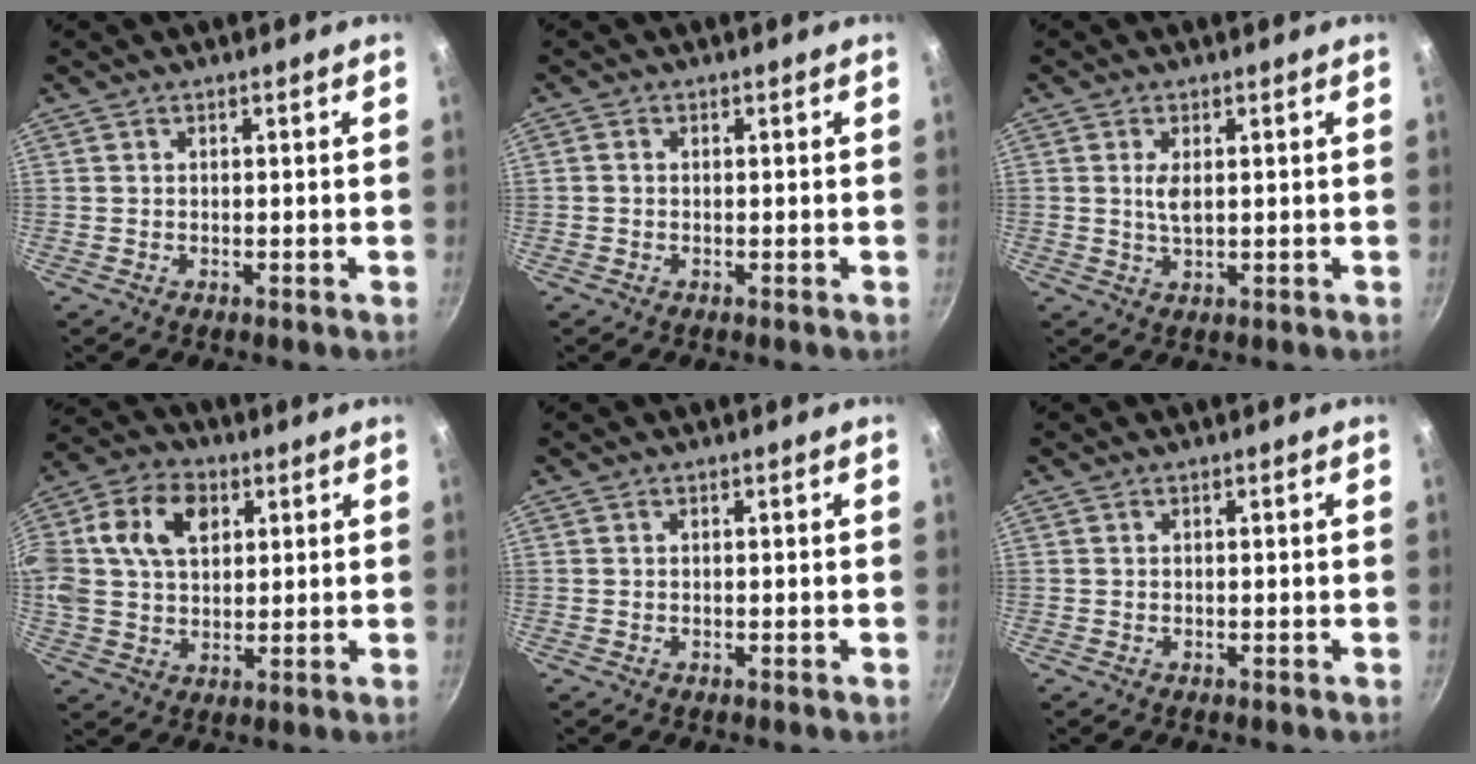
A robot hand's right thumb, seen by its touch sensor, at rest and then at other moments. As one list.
[{"total": 0.7, "force": [-0.1, 0.6, 0.3], "torque": [-0.006, 0.004, -0.003]}, {"total": 3.0, "force": [0.7, 1.4, 2.6], "torque": [-0.047, -0.005, 0.014]}, {"total": 17.7, "force": [5.1, 12.4, 11.6], "torque": [-0.231, 0.022, 0.084]}, {"total": 0.0}, {"total": 0.0}]